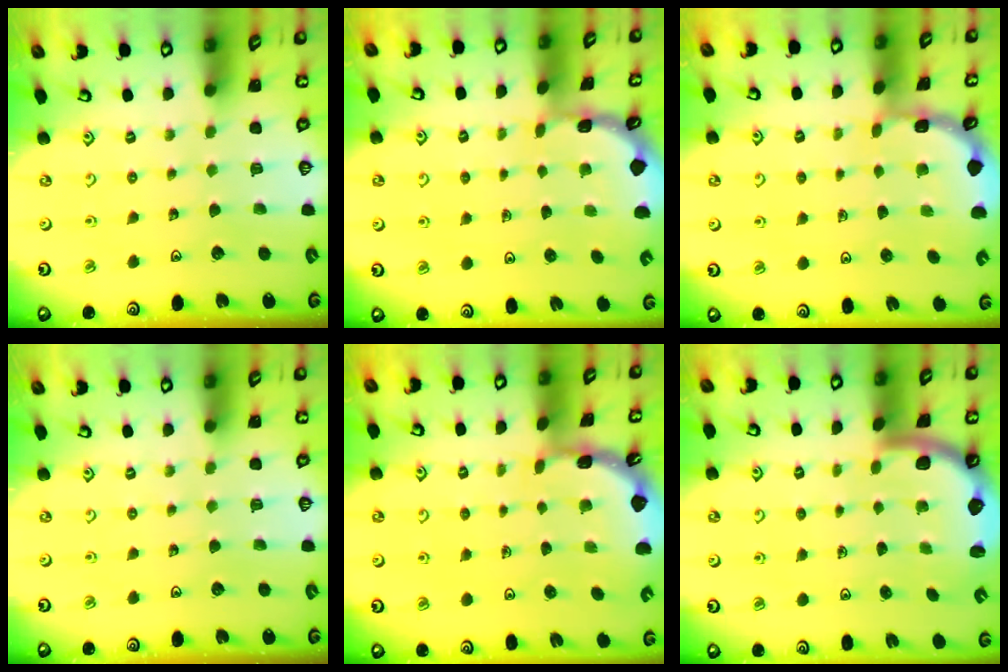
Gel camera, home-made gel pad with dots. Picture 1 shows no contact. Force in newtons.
{"total": 1.1, "press": 1.1, "slide": 0.2}
{"total": 1.8, "press": 1.8, "slide": 0.2}
{"total": 0.0}
{"total": 1.7, "press": 1.7, "slide": 0.1}
{"total": 2.2, "press": 2.2, "slide": 0.3}